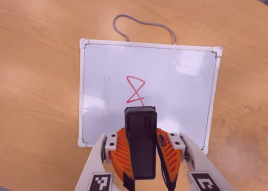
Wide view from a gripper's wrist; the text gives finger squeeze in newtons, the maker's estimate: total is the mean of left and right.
{"total": 8.7, "left": 7.0, "right": 10.4}